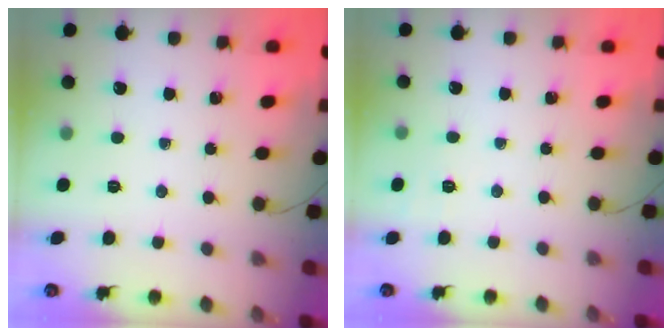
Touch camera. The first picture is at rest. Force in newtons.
{"total": 6.1, "press": 5.8, "slide": 1.8}